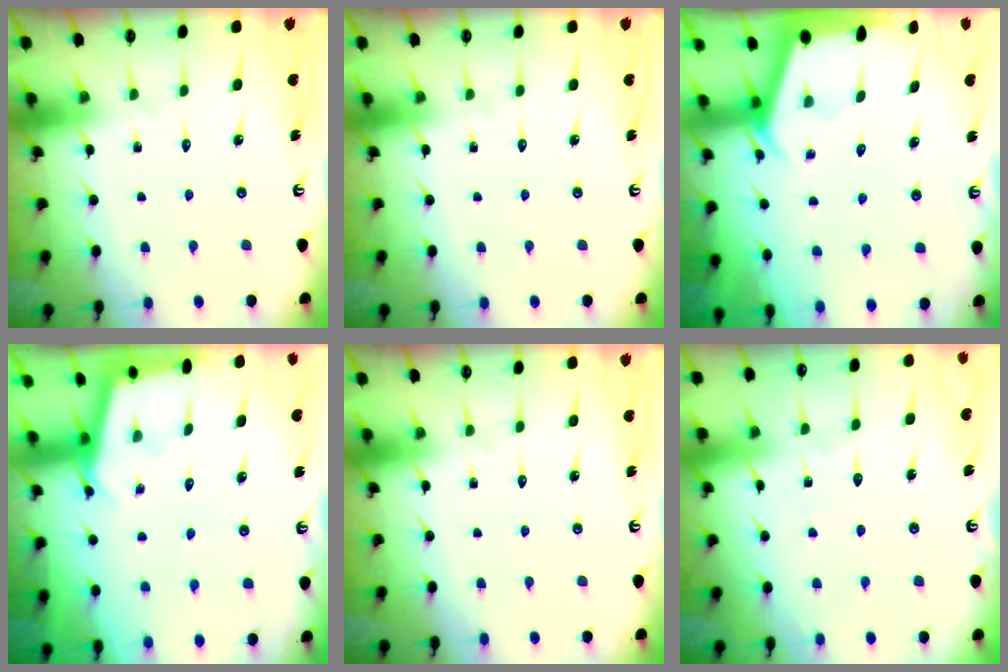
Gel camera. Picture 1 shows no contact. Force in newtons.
{"total": 0.0}
{"total": 2.2, "press": 2.2, "slide": 0.3}
{"total": 2.5, "press": 2.5, "slide": 0.2}
{"total": 0.0}
{"total": 5.8, "press": 5.7, "slide": 0.5}